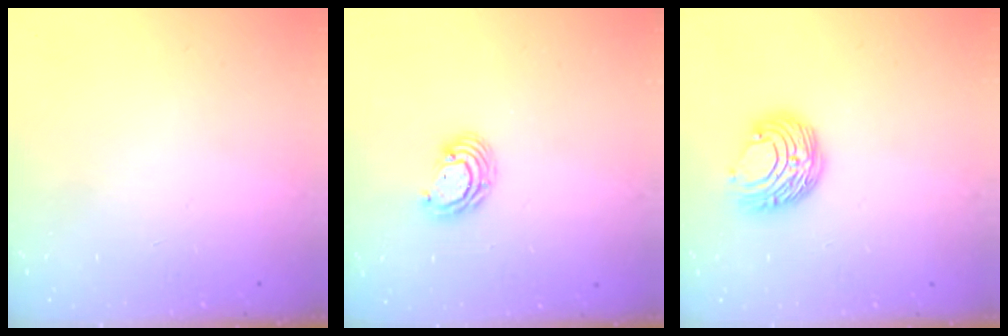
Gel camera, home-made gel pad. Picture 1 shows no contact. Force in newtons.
{"total": 5.6, "press": 5.6, "slide": 0.3}
{"total": 8.7, "press": 8.6, "slide": 0.6}